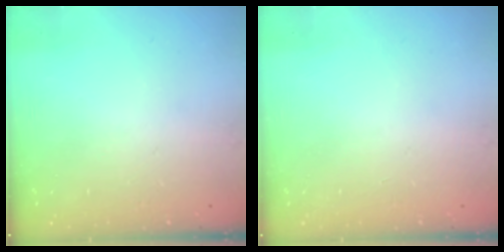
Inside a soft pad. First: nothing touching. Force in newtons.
{"total": 0.0}